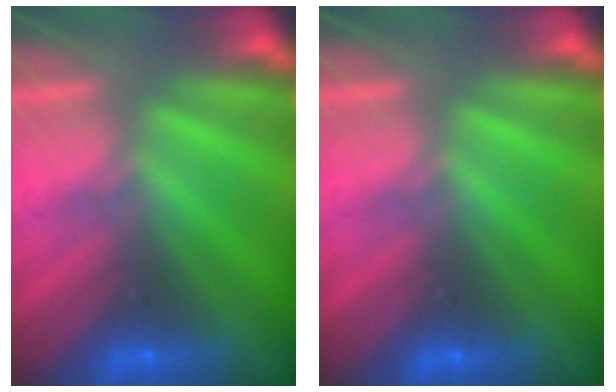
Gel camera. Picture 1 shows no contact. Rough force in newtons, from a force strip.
{"total": 0.0}